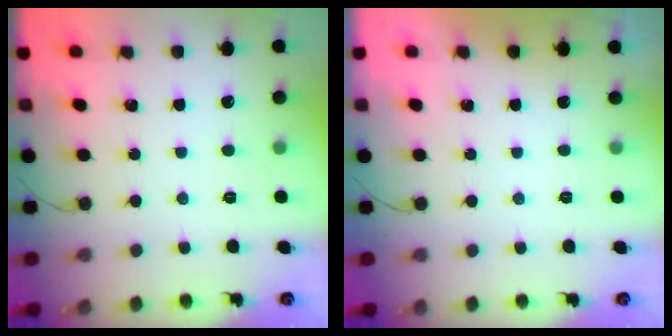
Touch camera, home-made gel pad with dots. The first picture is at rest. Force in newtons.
{"total": 0.0}